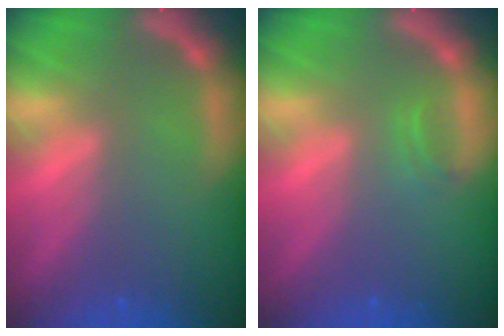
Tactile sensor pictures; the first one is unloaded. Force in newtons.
{"total": 0.9}